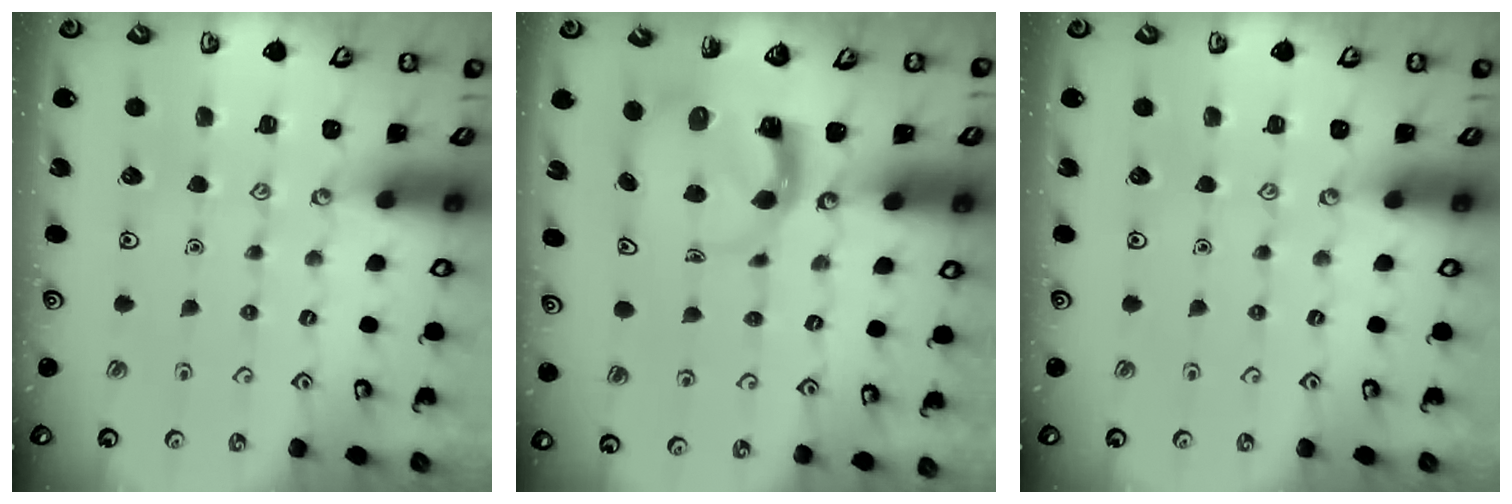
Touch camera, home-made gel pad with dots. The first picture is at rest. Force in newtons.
{"total": 3.8, "press": 3.7, "slide": 0.5}
{"total": 0.0}